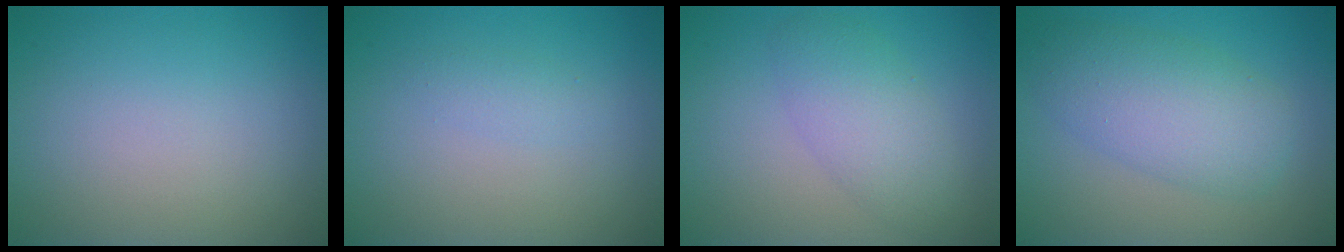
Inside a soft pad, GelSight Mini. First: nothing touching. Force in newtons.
{"total": 1.1, "press": 1.1, "slide": 0.1}
{"total": 3.9, "press": 3.9, "slide": 0.2}
{"total": 5.7, "press": 5.7, "slide": 0.1}